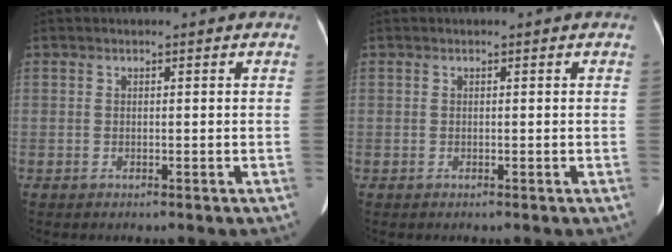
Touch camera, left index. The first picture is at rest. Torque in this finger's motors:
{"motor_torque": [0.00, 0.00, 0.00, 0.00]}